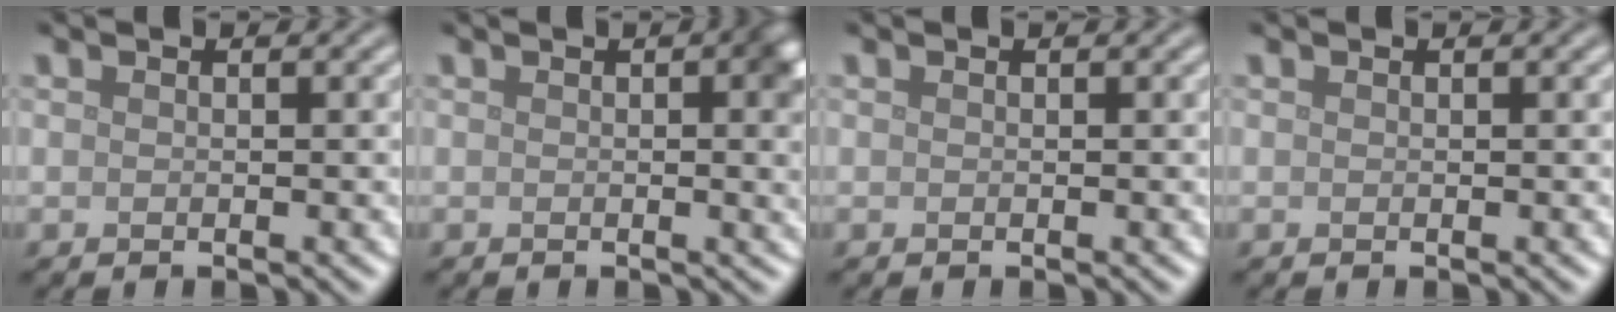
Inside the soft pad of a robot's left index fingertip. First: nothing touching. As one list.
[{"total": 3.4, "force": [0.4, 0.9, 3.3], "torque": [-0.037, 0.002, 0.002]}, {"total": 0.0}, {"total": 0.0}]